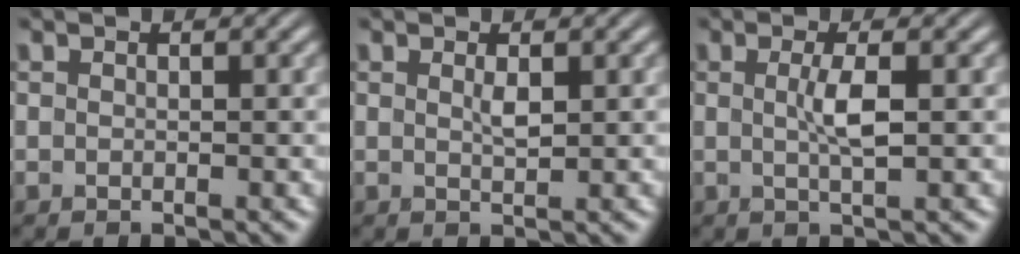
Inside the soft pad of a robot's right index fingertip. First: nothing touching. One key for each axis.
{"total": 1.2, "fx": 0.7, "fy": -0.4, "fz": 1.0, "tx": -0.015, "ty": -0.011, "tz": 0.015}
{"total": 2.3, "fx": 0.3, "fy": -0.3, "fz": 2.2, "tx": -0.043, "ty": -0.009, "tz": 0.009}